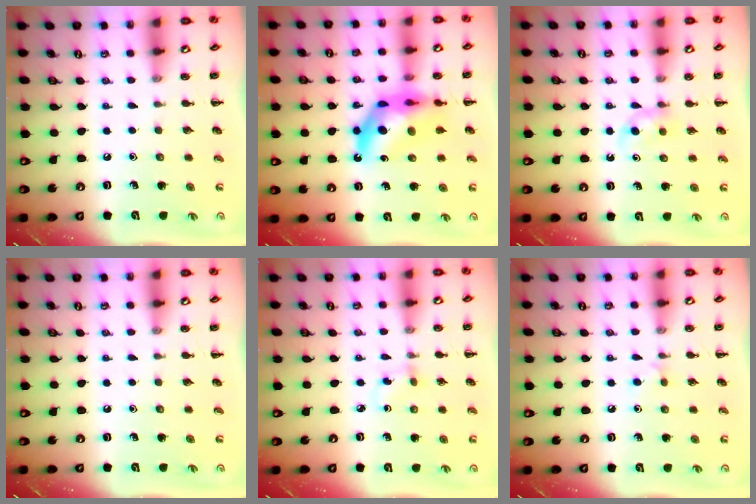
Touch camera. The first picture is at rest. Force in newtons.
{"total": 12.4, "press": 11.8, "slide": 3.6}
{"total": 3.5, "press": 3.2, "slide": 1.5}
{"total": 0.0}
{"total": 1.6, "press": 1.4, "slide": 0.8}
{"total": 3.7, "press": 3.4, "slide": 1.4}